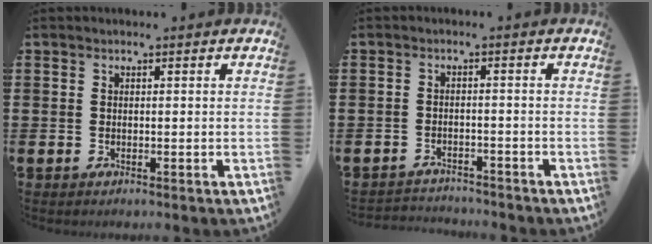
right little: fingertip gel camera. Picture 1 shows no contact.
{"total": 2.1, "force": [-2.1, 0.2, -0.3], "torque": [-0.003, 0.001, -0.047]}